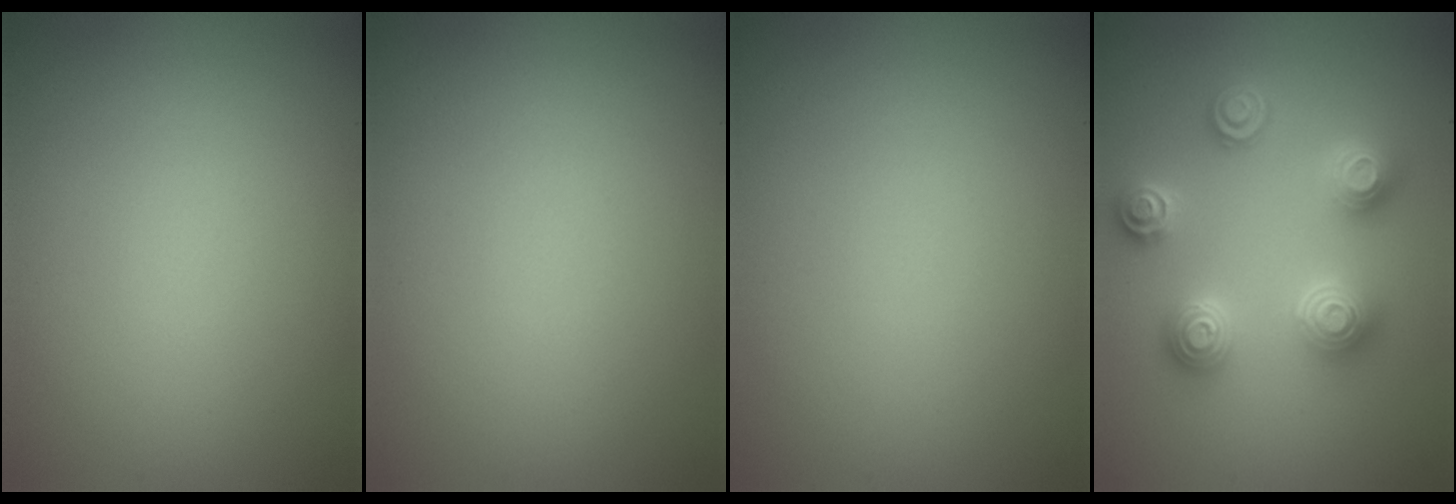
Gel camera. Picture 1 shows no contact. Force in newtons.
{"total": 0.0}
{"total": 0.0}
{"total": 4.8, "press": 4.7, "slide": 0.8}